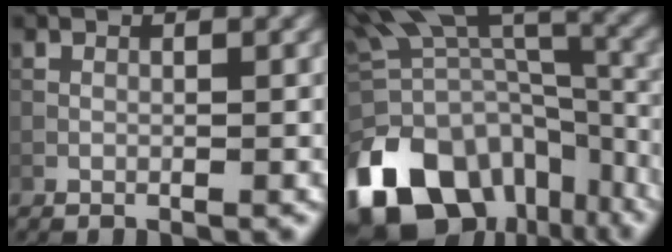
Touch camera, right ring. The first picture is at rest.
{"total": 16.7, "force": [-9.0, 9.9, 10.0], "torque": [-0.237, -0.020, -0.131]}